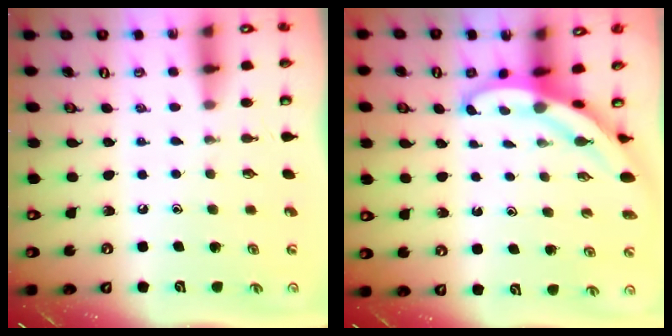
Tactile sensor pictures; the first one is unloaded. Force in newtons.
{"total": 3.5, "press": 3.5, "slide": 0.1}